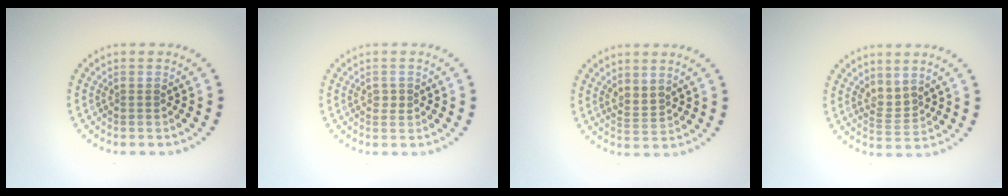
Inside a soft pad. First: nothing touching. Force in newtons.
{"total": 0.9, "press": 0.9, "slide": 0.0}
{"total": 1.8, "press": 1.4, "slide": 1.1}
{"total": 1.8, "press": 1.3, "slide": 1.3}